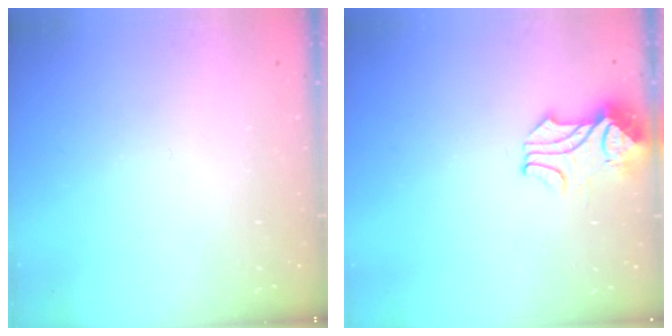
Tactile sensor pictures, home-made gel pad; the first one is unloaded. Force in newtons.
{"total": 2.1, "press": 2.0, "slide": 0.8}